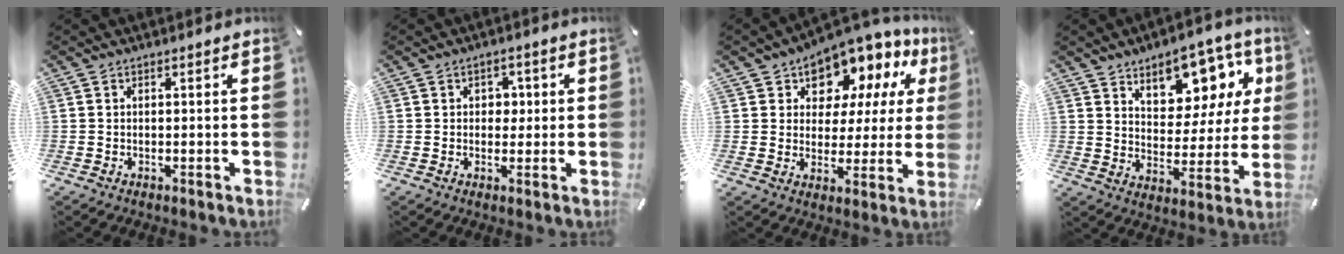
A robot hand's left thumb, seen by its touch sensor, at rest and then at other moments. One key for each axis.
{"total": 3.3, "fx": 0.3, "fy": 2.7, "fz": 1.8, "tx": -0.015, "ty": -0.003, "tz": -0.004}
{"total": 9.5, "fx": 7.3, "fy": 5.7, "fz": 2.0, "tx": -0.044, "ty": -0.074, "tz": 0.131}
{"total": 12.9, "fx": 8.7, "fy": 7.8, "fz": 5.5, "tx": -0.073, "ty": -0.073, "tz": 0.153}